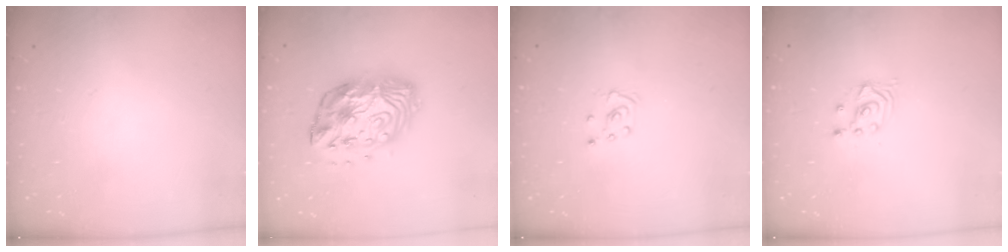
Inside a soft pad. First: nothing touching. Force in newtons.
{"total": 15.1, "press": 15.1, "slide": 0.7}
{"total": 2.8, "press": 2.8, "slide": 0.3}
{"total": 2.4, "press": 2.3, "slide": 0.2}